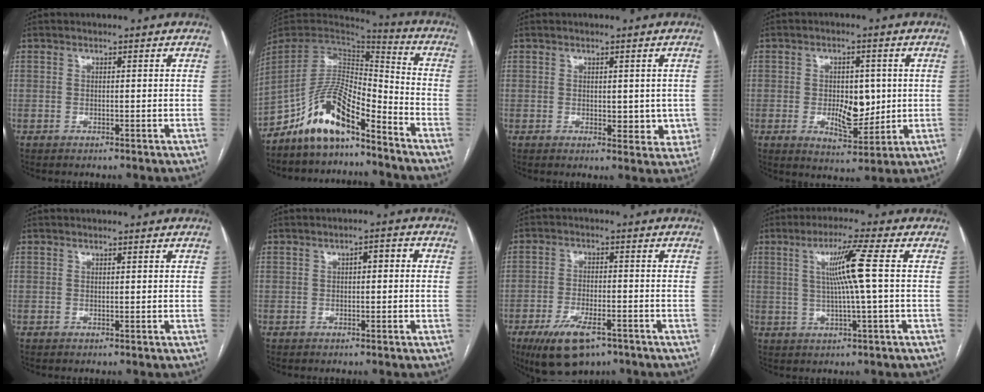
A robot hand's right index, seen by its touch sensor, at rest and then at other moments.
{"total": 12.1, "force": [-9.4, 3.1, 7.0], "torque": [-0.129, 0.027, -0.170]}
{"total": 4.1, "force": [0.0, 2.4, 3.3], "torque": [-0.023, -0.005, 0.004]}
{"total": 7.4, "force": [-0.1, 3.6, 6.5], "torque": [-0.095, 0.001, 0.008]}
{"total": 0.0}
{"total": 2.5, "force": [0.2, 1.0, 2.3], "torque": [-0.033, 0.020, 0.001]}
{"total": 9.5, "force": [-6.0, 3.8, 6.4], "torque": [-0.118, -0.012, -0.095]}
{"total": 7.6, "force": [1.2, -1.5, 7.4], "torque": [-0.134, 0.003, 0.028]}